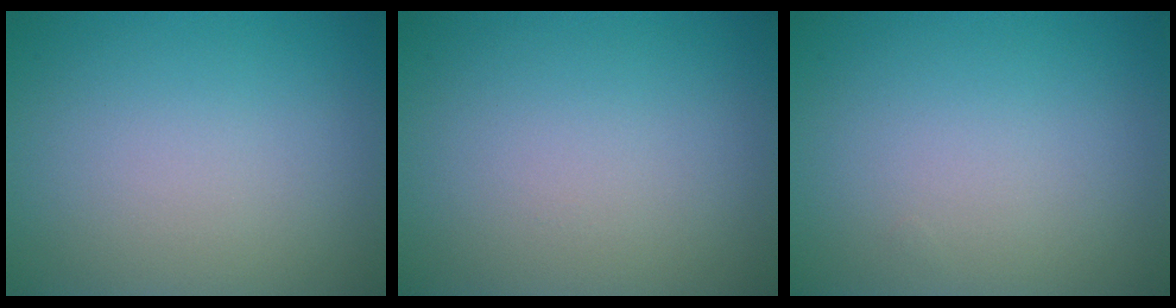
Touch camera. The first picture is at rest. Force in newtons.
{"total": 0.0}
{"total": 0.0}